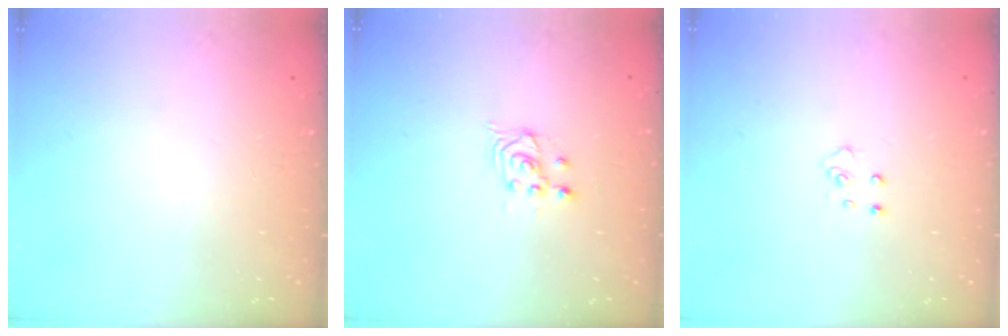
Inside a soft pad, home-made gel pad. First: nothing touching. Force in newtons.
{"total": 2.6, "press": 2.6, "slide": 0.1}
{"total": 3.9, "press": 3.8, "slide": 0.4}